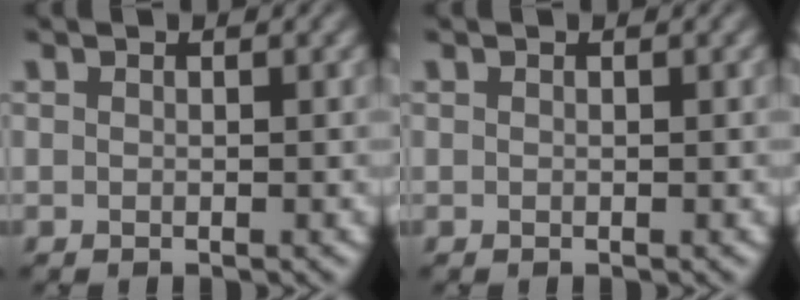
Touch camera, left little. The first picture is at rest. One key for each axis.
{"total": 0.0}